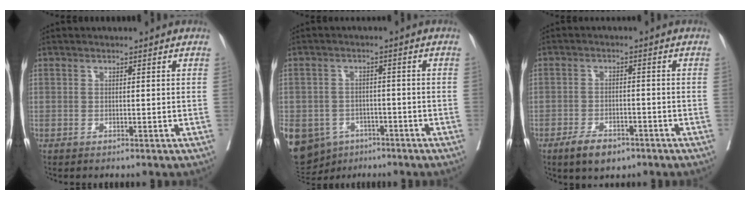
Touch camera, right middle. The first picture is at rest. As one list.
[{"total": 16.3, "force": [-8.3, 12.6, 6.2], "torque": [-0.180, 0.001, -0.110]}, {"total": 5.2, "force": [-3.6, 2.2, 3.0], "torque": [-0.057, 0.000, -0.054]}]